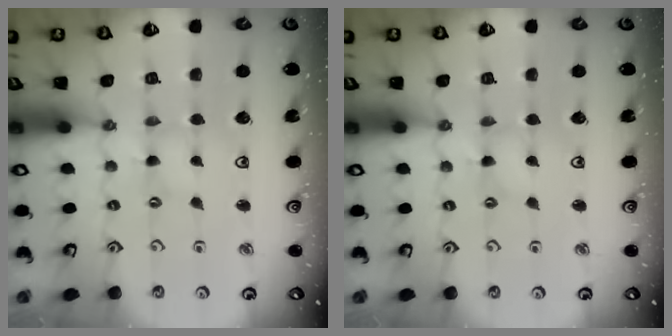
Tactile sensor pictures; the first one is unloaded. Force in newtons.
{"total": 0.0}